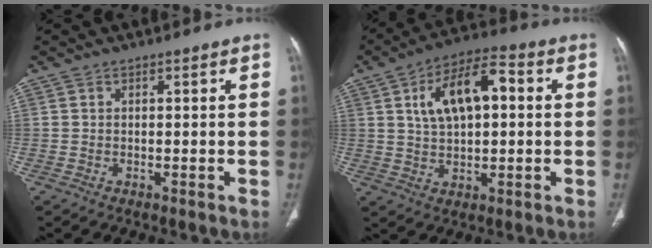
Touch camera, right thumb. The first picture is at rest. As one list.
[{"total": 12.9, "force": [2.9, 6.5, 10.7], "torque": [-0.173, 0.018, 0.043]}]